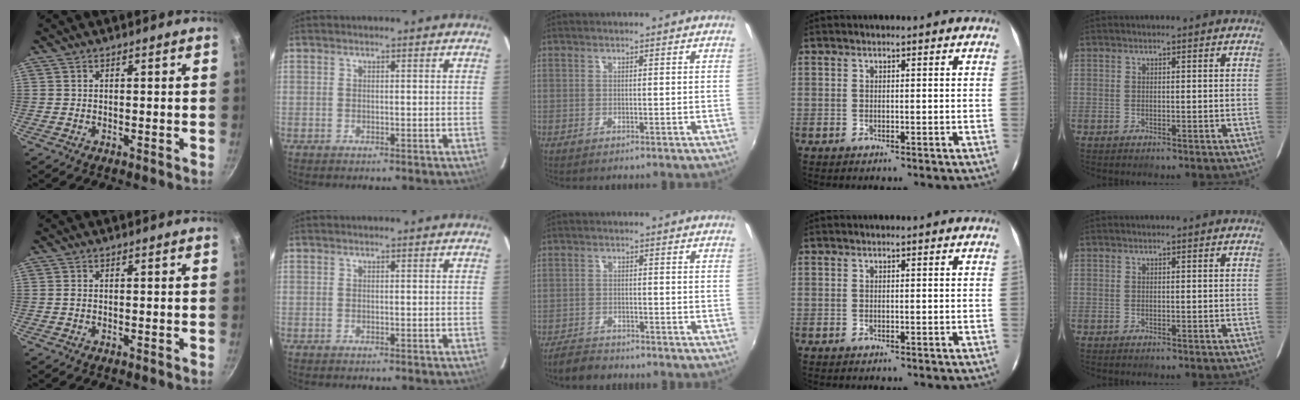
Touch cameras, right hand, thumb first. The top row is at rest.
{"thumb": {"total": 0.6, "force": [-0.1, 0.4, 0.4], "torque": [-0.010, 0.002, -0.002]}, "middle": {"total": 4.2, "force": [-3.8, 1.5, 1.0], "torque": [-0.040, -0.001, -0.068]}}